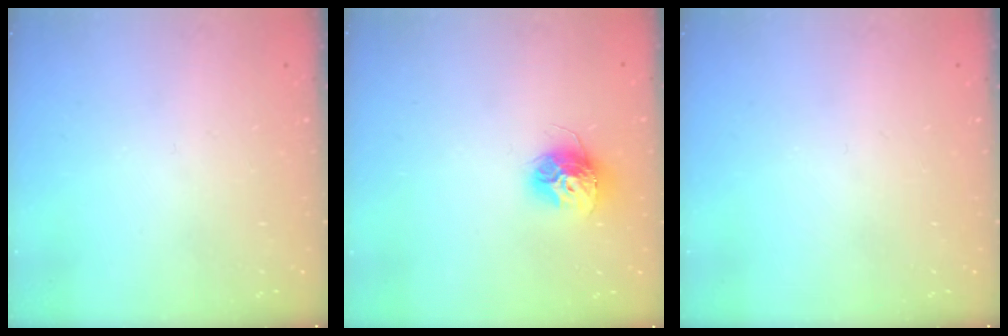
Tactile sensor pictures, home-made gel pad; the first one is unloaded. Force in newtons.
{"total": 11.3, "press": 11.3, "slide": 1.0}
{"total": 0.0}